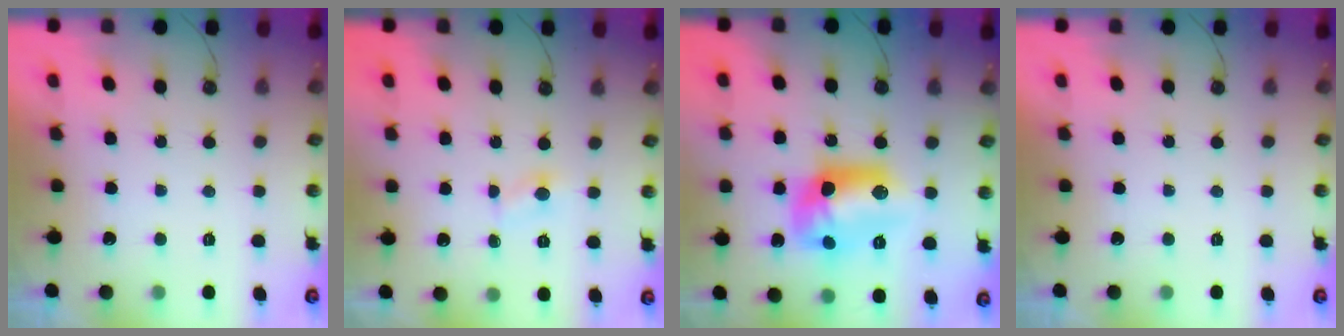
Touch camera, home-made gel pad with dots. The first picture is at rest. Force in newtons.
{"total": 3.1, "press": 3.1, "slide": 0.4}
{"total": 13.7, "press": 13.7, "slide": 1.1}
{"total": 0.0}